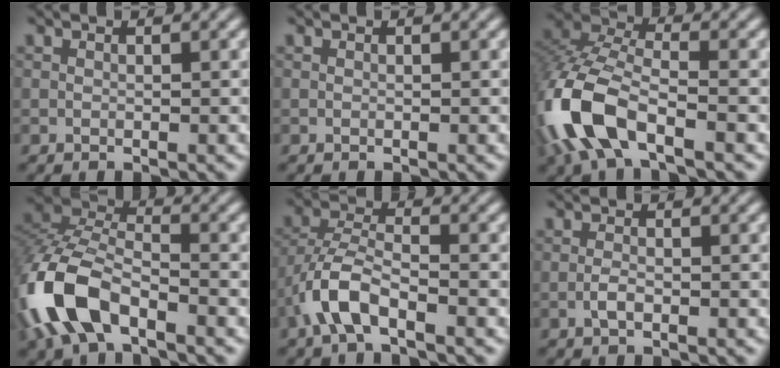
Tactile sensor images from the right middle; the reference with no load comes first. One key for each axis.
{"total": 0.0}
{"total": 10.1, "fx": -5.0, "fy": 4.6, "fz": 7.4, "tx": -0.178, "ty": -0.005, "tz": -0.110}
{"total": 9.2, "fx": -4.9, "fy": 4.5, "fz": 6.4, "tx": -0.149, "ty": 0.003, "tz": -0.107}
{"total": 5.0, "fx": -2.8, "fy": 1.8, "fz": 3.7, "tx": -0.077, "ty": 0.005, "tz": -0.063}
{"total": 1.2, "fx": -0.5, "fy": 0.4, "fz": 1.0, "tx": -0.021, "ty": 0.002, "tz": -0.013}